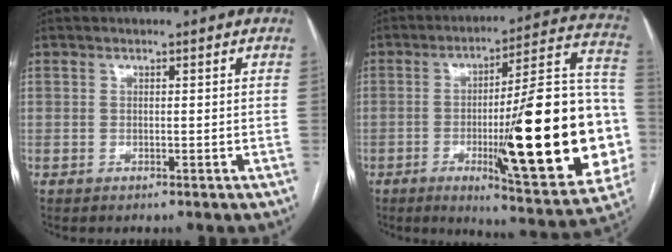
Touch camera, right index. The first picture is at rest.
{"total": 28.3, "force": [-5.2, 3.8, 27.5], "torque": [-0.328, 0.005, -0.068]}